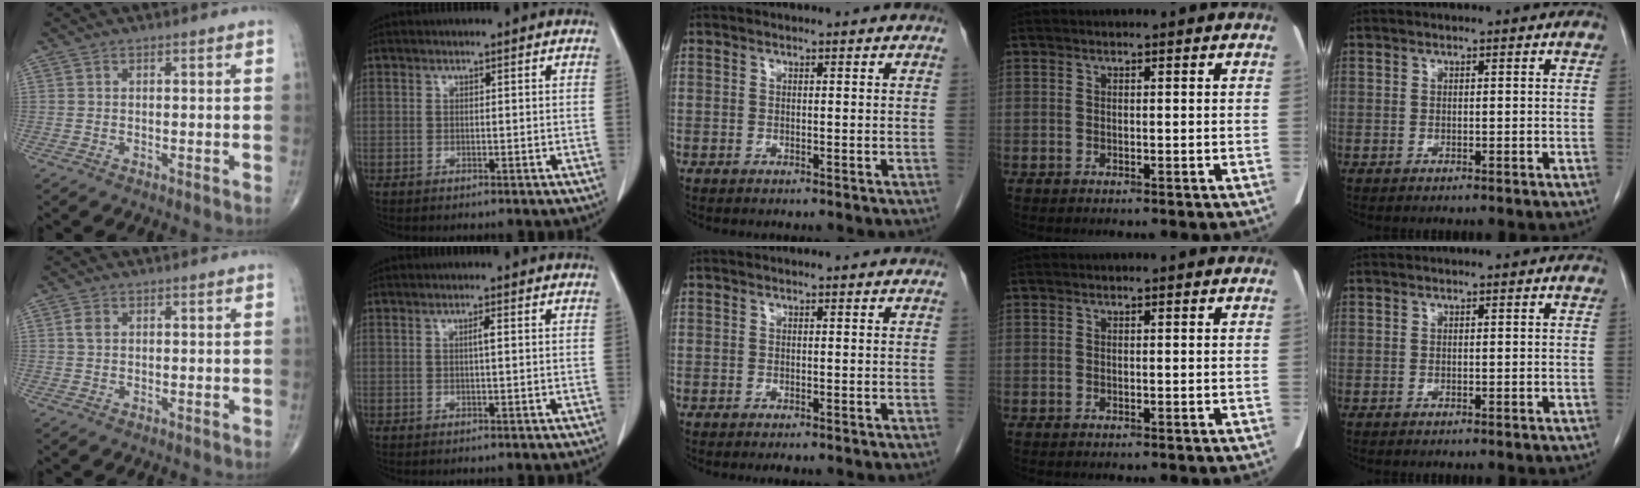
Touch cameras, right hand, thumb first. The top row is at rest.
{"thumb": {"total": 1.6, "force": [0.4, 1.1, 1.1], "torque": [-0.024, 0.004, 0.009]}, "index": {"total": 1.2, "force": [0.2, 0.0, 1.1], "torque": [-0.021, 0.002, 0.002]}, "middle": {"total": 0.6, "force": [-0.5, 0.0, 0.4], "torque": [-0.009, -0.005, -0.006]}}